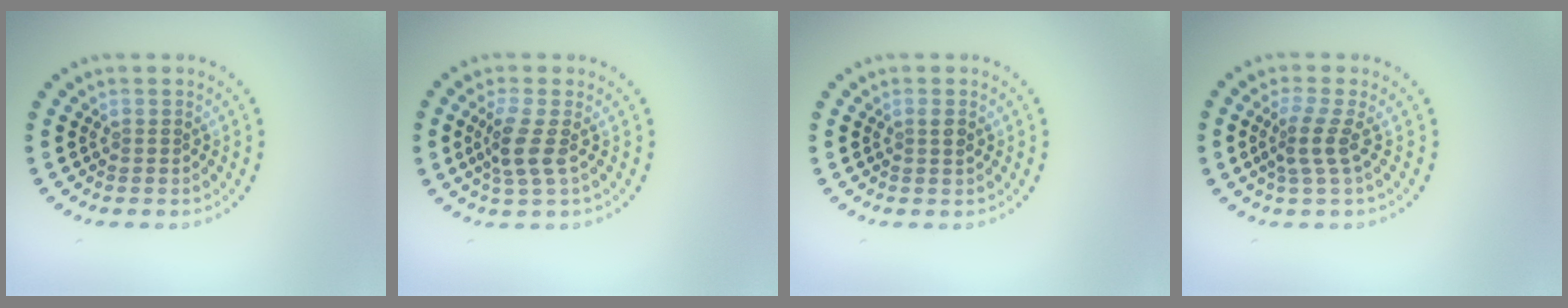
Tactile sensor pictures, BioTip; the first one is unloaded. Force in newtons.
{"total": 2.7, "press": 2.1, "slide": 1.7}
{"total": 1.0, "press": 0.9, "slide": 0.4}
{"total": 2.5, "press": 1.8, "slide": 1.7}